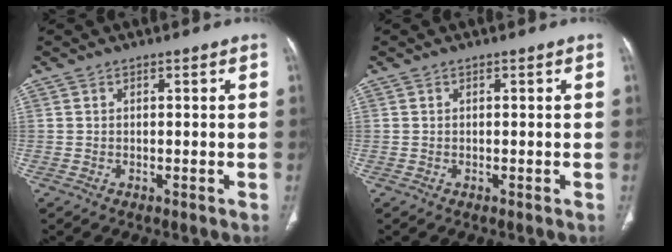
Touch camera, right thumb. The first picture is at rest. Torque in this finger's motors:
{"motor_torque": [0.09, 0.13, -0.09, 0.05, 0.03]}